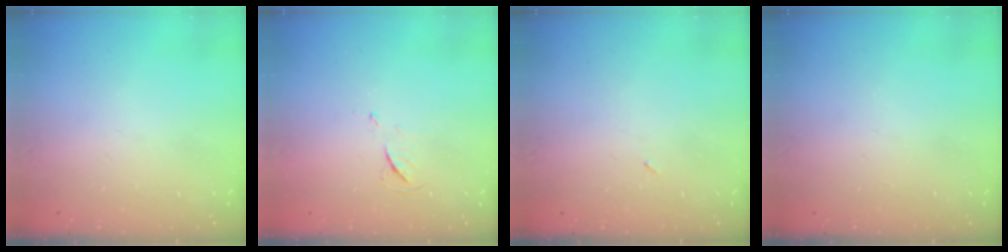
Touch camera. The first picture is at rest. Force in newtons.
{"total": 4.9, "press": 4.9, "slide": 0.7}
{"total": 2.1, "press": 1.9, "slide": 1.0}
{"total": 0.0}